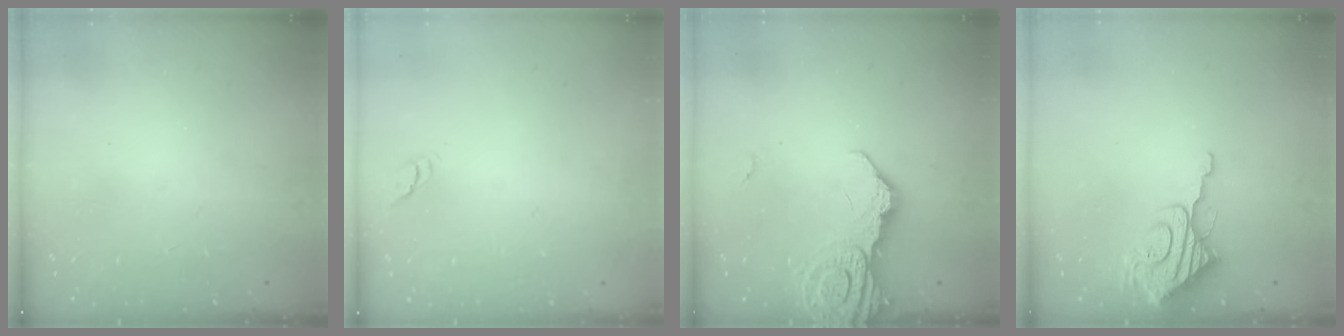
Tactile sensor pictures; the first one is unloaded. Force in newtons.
{"total": 3.7, "press": 3.7, "slide": 0.3}
{"total": 14.6, "press": 14.5, "slide": 1.5}
{"total": 10.4, "press": 10.4, "slide": 1.2}